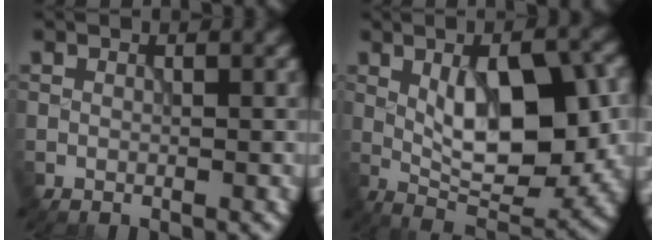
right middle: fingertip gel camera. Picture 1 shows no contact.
{"total": 10.0, "force": [0.6, 4.0, 9.1], "torque": [-0.145, -0.001, 0.017]}